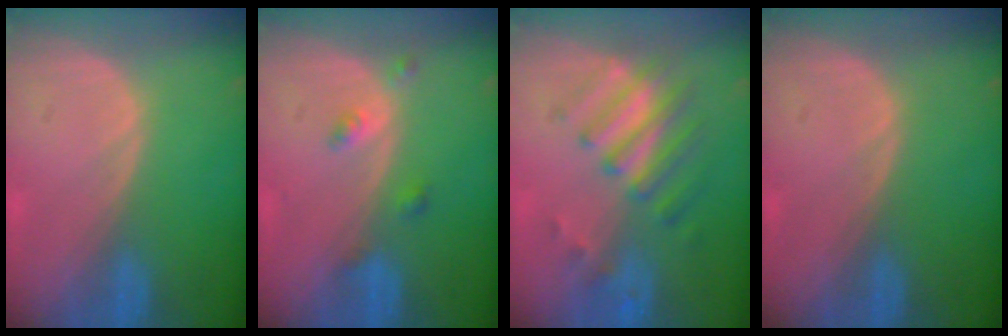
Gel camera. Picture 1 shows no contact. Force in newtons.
{"total": 2.5, "press": 2.5, "slide": 0.2}
{"total": 7.8, "press": 6.9, "slide": 3.6}
{"total": 0.0}